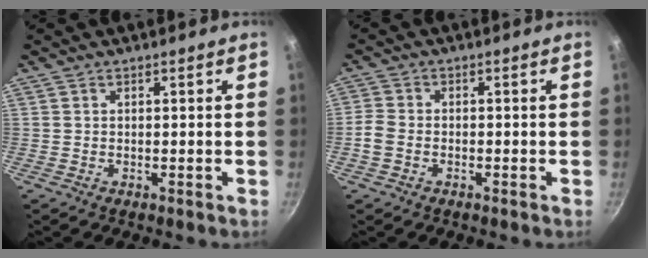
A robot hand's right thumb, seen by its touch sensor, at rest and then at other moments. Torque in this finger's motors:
{"motor_torque": [-0.21, 0.12, 0.09, -0.17, 0.02]}